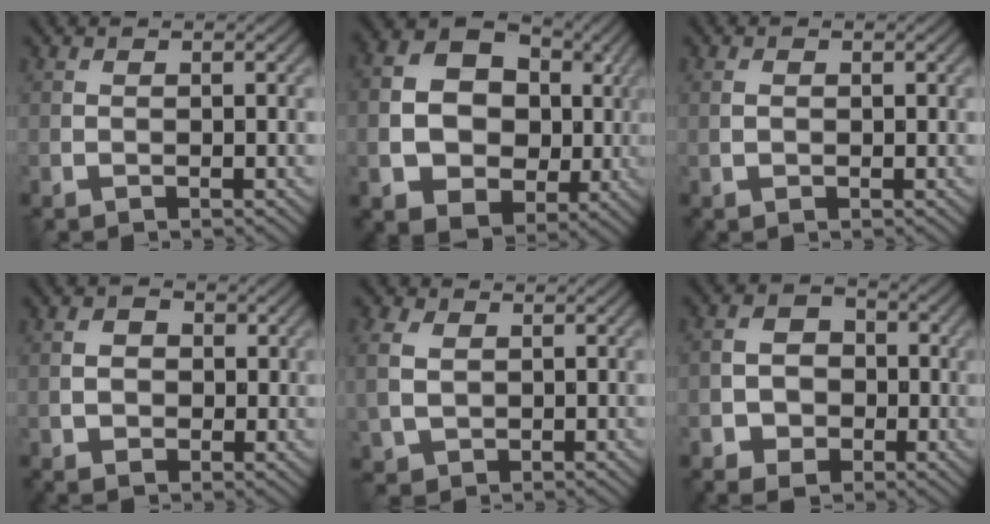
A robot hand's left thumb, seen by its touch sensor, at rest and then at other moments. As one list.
[{"total": 12.5, "force": [-0.6, 9.9, 7.7], "torque": [-0.165, -0.012, -0.013]}, {"total": 1.0, "force": [0.1, 0.6, 0.8], "torque": [-0.017, 0.001, 0.004]}, {"total": 2.8, "force": [0.2, 2.2, 1.8], "torque": [-0.040, -0.002, 0.004]}, {"total": 4.9, "force": [0.9, 3.6, 3.2], "torque": [-0.099, 0.005, 0.022]}, {"total": 5.4, "force": [-1.8, 4.2, 2.8], "torque": [-0.047, -0.005, -0.036]}]